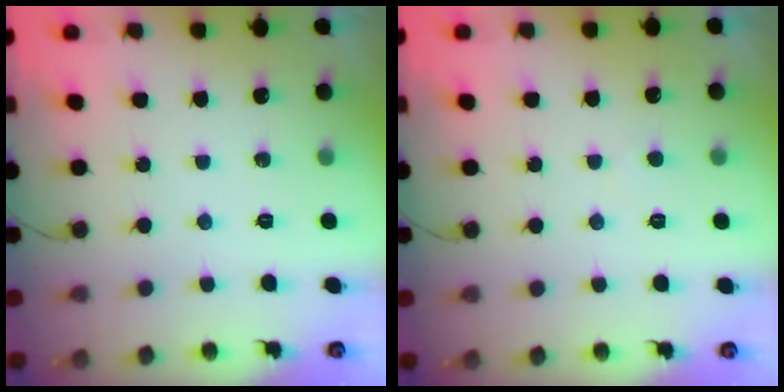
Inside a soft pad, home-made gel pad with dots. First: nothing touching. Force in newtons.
{"total": 1.9, "press": 1.9, "slide": 0.3}